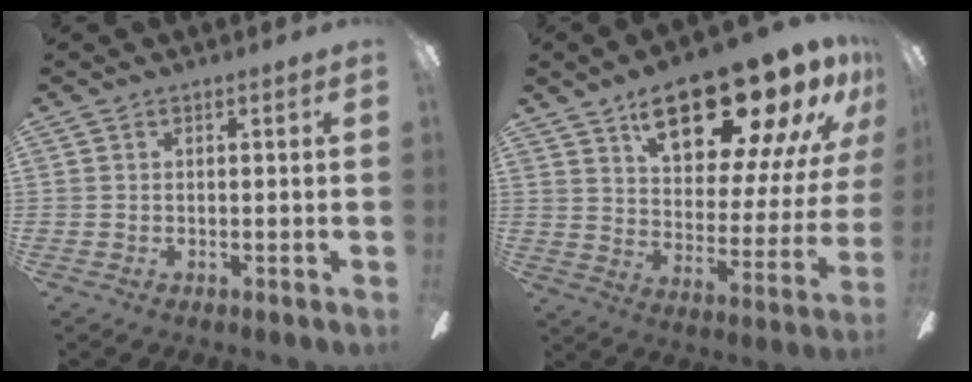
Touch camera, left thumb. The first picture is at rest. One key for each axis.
{"total": 23.1, "fx": 16.8, "fy": 8.1, "fz": 13.5, "tx": -0.199, "ty": -0.115, "tz": 0.279}